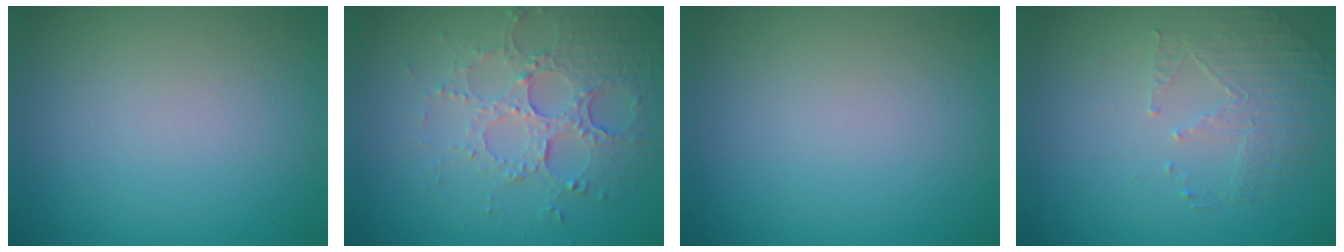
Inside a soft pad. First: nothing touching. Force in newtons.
{"total": 5.4, "press": 3.9, "slide": 3.7}
{"total": 0.0}
{"total": 1.9, "press": 1.5, "slide": 1.2}